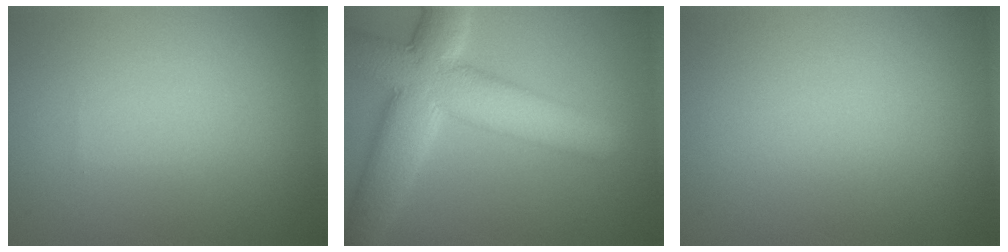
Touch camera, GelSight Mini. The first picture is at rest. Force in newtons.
{"total": 10.2, "press": 10.2, "slide": 0.8}
{"total": 0.0}